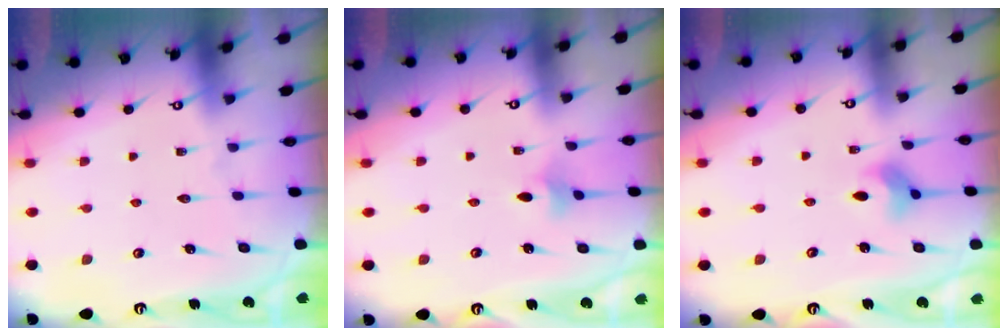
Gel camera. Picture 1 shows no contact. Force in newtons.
{"total": 2.9, "press": 2.8, "slide": 0.6}
{"total": 3.5, "press": 3.4, "slide": 0.7}